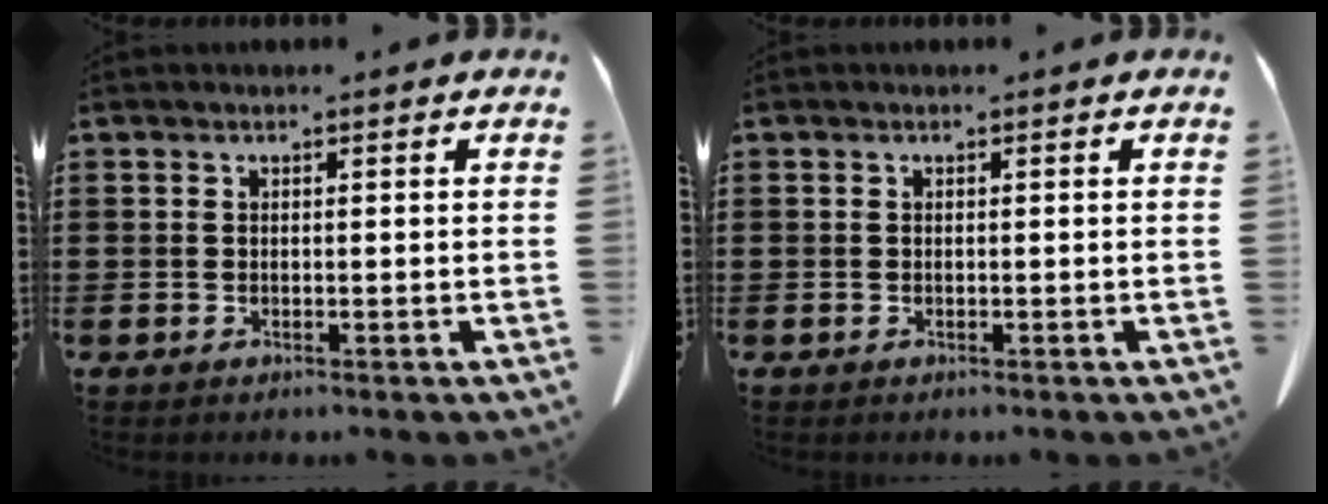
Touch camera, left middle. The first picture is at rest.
{"total": 0.0}